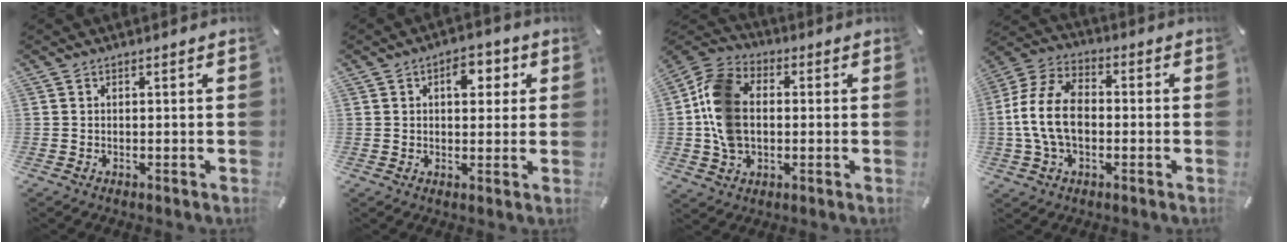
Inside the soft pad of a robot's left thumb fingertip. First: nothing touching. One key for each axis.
{"total": 6.1, "fx": 1.7, "fy": 4.1, "fz": 4.2, "tx": -0.043, "ty": -0.006, "tz": 0.018}
{"total": 12.5, "fx": -0.4, "fy": 9.6, "fz": 8.0, "tx": -0.186, "ty": 0.019, "tz": -0.004}
{"total": 13.3, "fx": -1.8, "fy": 9.0, "fz": 9.6, "tx": -0.214, "ty": 0.012, "tz": -0.032}